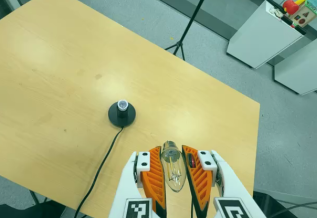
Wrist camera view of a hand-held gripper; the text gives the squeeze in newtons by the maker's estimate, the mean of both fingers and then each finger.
{"total": 23.1, "left": 23.9, "right": 22.3}